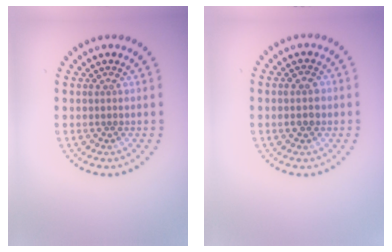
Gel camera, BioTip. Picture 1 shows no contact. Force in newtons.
{"total": 1.8, "press": 1.8, "slide": 0.1}